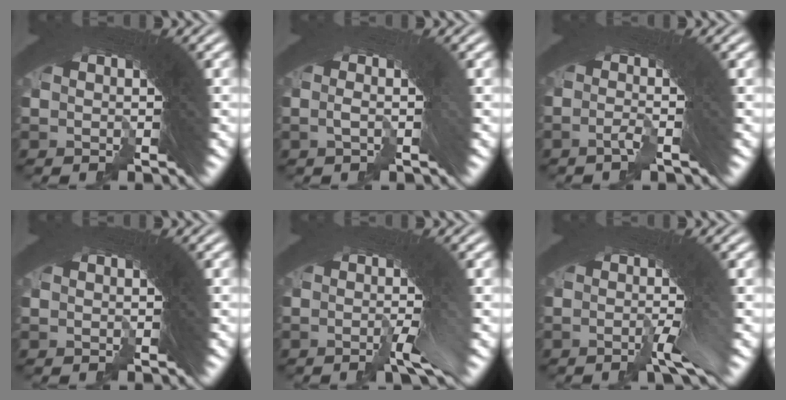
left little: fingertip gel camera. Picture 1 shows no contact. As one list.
[{"total": 1.4, "force": [-0.7, -0.6, 1.1], "torque": [-0.011, 0.013, -0.016]}, {"total": 2.0, "force": [-1.3, -0.9, 1.3], "torque": [-0.015, 0.005, -0.027]}, {"total": 0.0}, {"total": 2.8, "force": [-1.4, -0.4, 2.4], "torque": [-0.025, 0.013, -0.030]}, {"total": 2.9, "force": [-1.4, -0.6, 2.5], "torque": [-0.026, 0.013, -0.030]}]